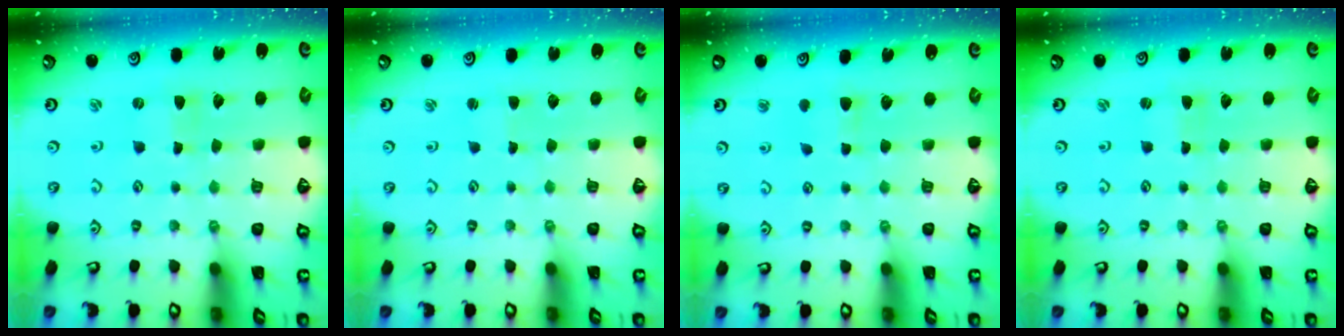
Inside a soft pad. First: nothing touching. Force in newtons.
{"total": 0.9, "press": 0.9, "slide": 0.2}
{"total": 4.0, "press": 3.9, "slide": 0.4}
{"total": 0.0}